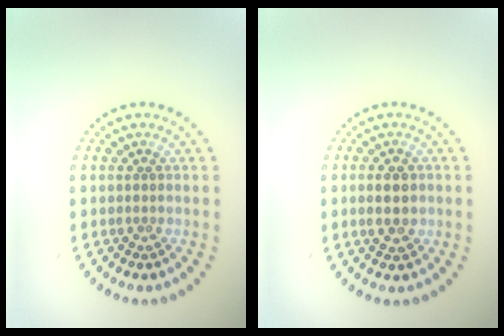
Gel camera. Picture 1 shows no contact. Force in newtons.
{"total": 2.5, "press": 2.5, "slide": 0.1}